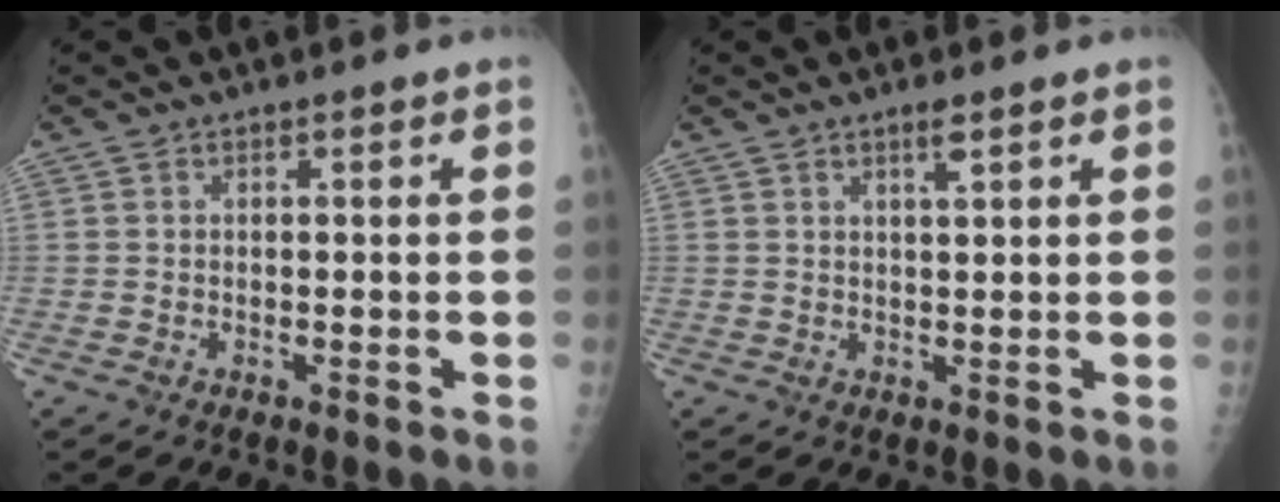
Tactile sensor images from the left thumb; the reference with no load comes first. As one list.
[{"total": 2.3, "force": [1.4, 0.3, 1.7], "torque": [-0.031, -0.007, 0.025]}]